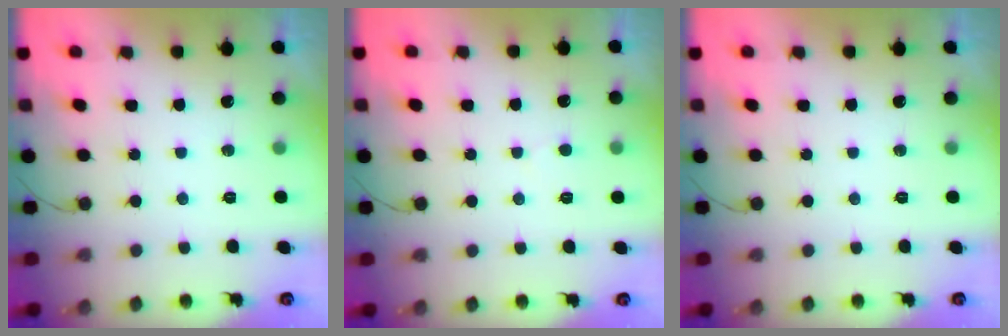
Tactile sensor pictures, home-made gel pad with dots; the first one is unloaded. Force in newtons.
{"total": 3.0, "press": 3.0, "slide": 0.4}
{"total": 0.0}